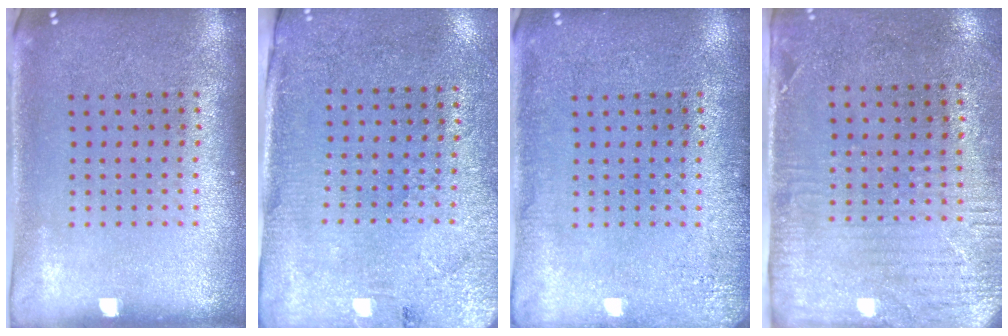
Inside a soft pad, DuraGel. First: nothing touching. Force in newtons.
{"total": 2.7, "press": 2.4, "slide": 1.3}
{"total": 2.0, "press": 2.0, "slide": 0.3}
{"total": 2.9, "press": 2.4, "slide": 1.7}